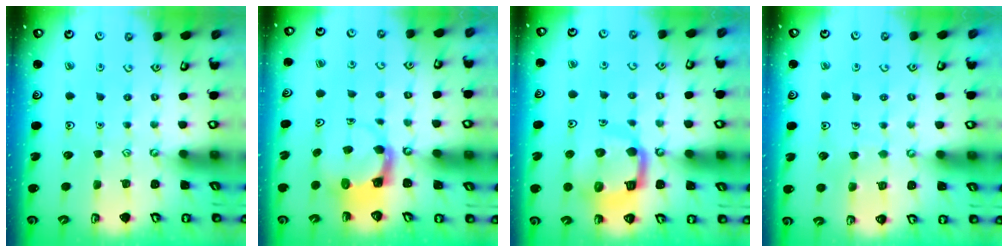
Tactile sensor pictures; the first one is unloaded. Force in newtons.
{"total": 3.7, "press": 3.7, "slide": 0.4}
{"total": 12.9, "press": 12.8, "slide": 1.4}
{"total": 4.3, "press": 4.3, "slide": 0.4}